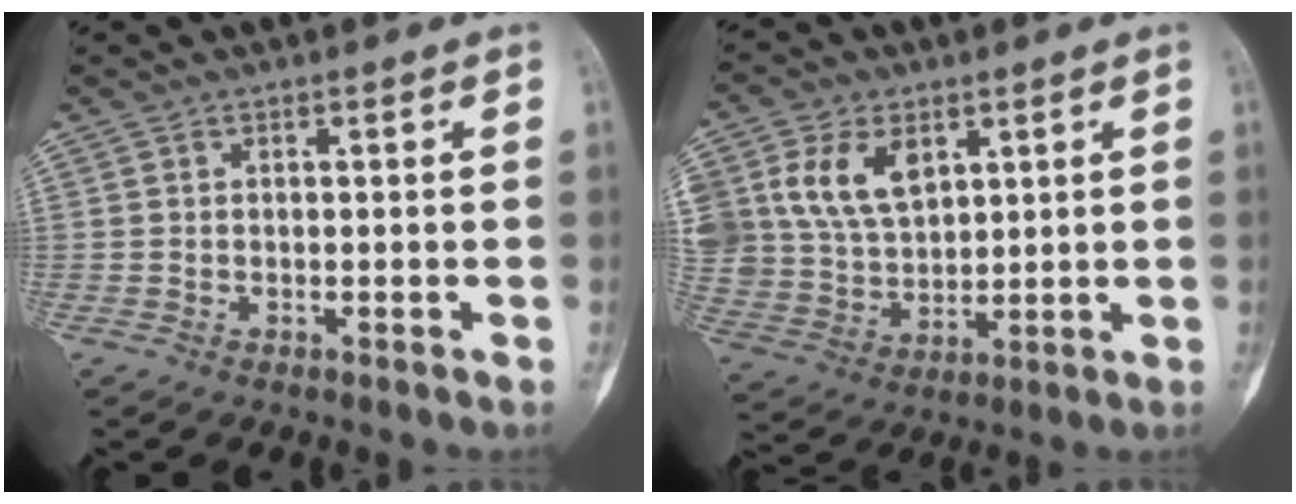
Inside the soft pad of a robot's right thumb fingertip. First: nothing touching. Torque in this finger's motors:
{"motor_torque": [-0.82, 1.41, 1.33, 0.50, 0.14]}